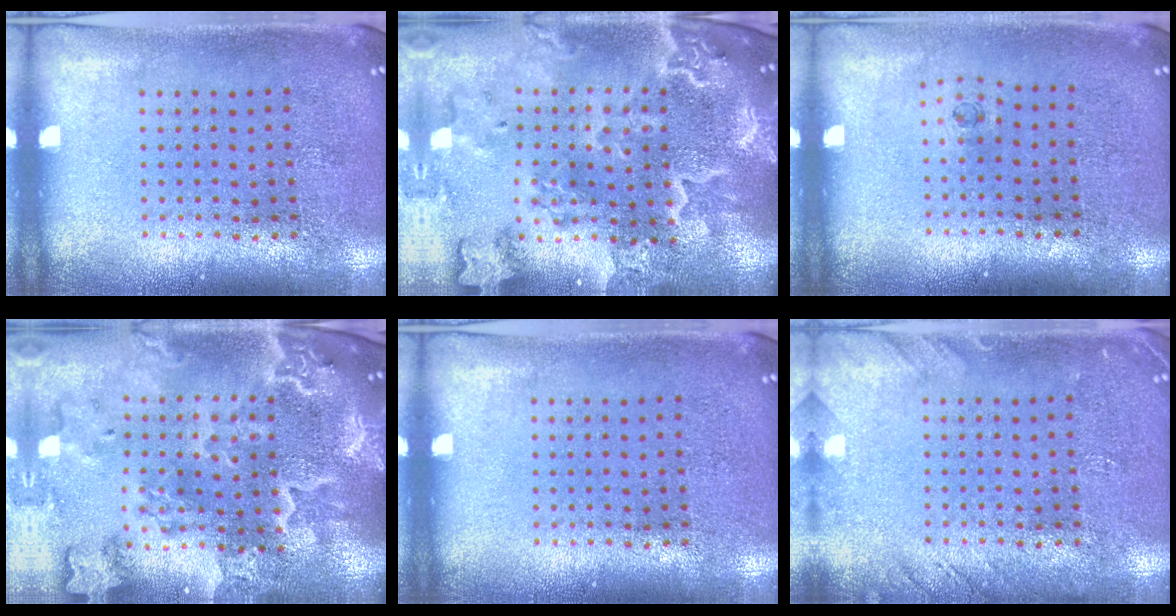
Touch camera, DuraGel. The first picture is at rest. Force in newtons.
{"total": 4.0, "press": 3.3, "slide": 2.2}
{"total": 0.5, "press": 0.2, "slide": 0.4}
{"total": 4.0, "press": 3.4, "slide": 2.2}
{"total": 0.0}
{"total": 1.6, "press": 1.6, "slide": 0.2}